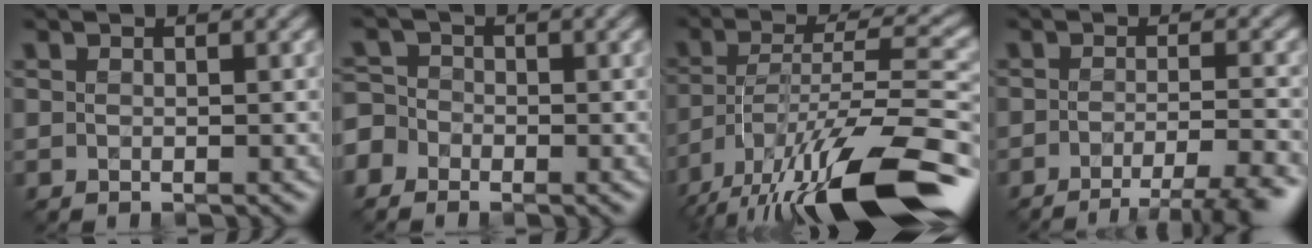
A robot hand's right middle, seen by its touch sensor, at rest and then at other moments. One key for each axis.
{"total": 3.0, "fx": -1.6, "fy": 2.4, "fz": 0.9, "tx": -0.009, "ty": 0.012, "tz": -0.040}
{"total": 15.6, "fx": -10.1, "fy": 4.0, "fz": 11.2, "tx": -0.213, "ty": 0.008, "tz": -0.170}
{"total": 5.4, "fx": -3.9, "fy": 0.8, "fz": 3.8, "tx": -0.054, "ty": 0.006, "tz": -0.057}